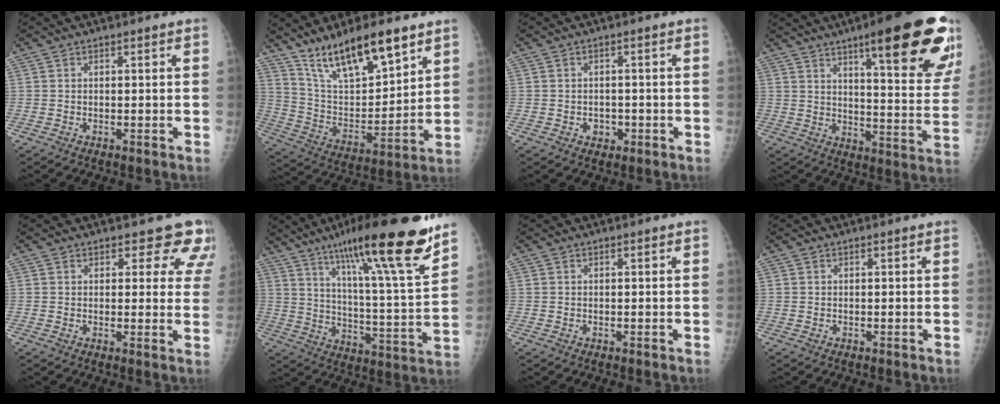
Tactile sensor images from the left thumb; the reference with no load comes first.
{"total": 17.7, "force": [12.4, 5.4, 11.4], "torque": [-0.168, -0.061, 0.234]}
{"total": 2.5, "force": [-0.9, 2.1, 1.1], "torque": [-0.002, 0.006, -0.008]}
{"total": 24.9, "force": [14.4, 5.1, 19.7], "torque": [-0.236, -0.058, 0.195]}
{"total": 7.8, "force": [6.4, 3.9, 2.3], "torque": [0.026, -0.028, 0.051]}
{"total": 24.1, "force": [16.4, 2.5, 17.4], "torque": [-0.252, -0.061, 0.257]}
{"total": 0.0}
{"total": 0.0}